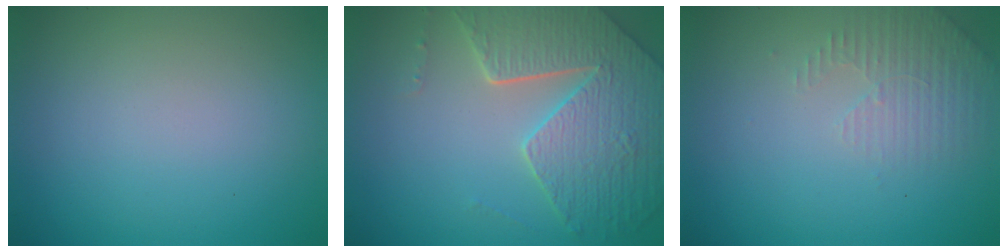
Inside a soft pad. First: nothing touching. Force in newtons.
{"total": 6.9, "press": 5.3, "slide": 4.4}
{"total": 2.3, "press": 2.2, "slide": 0.6}